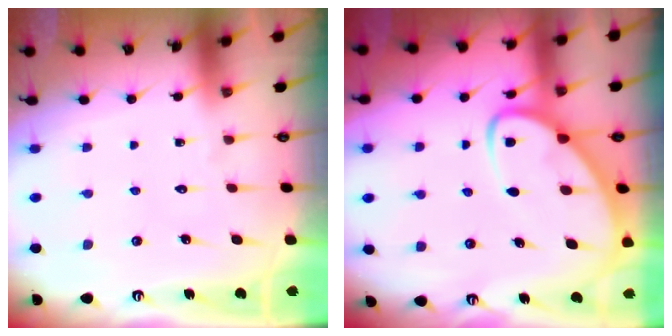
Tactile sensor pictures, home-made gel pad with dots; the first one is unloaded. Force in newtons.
{"total": 7.4, "press": 7.4, "slide": 0.8}